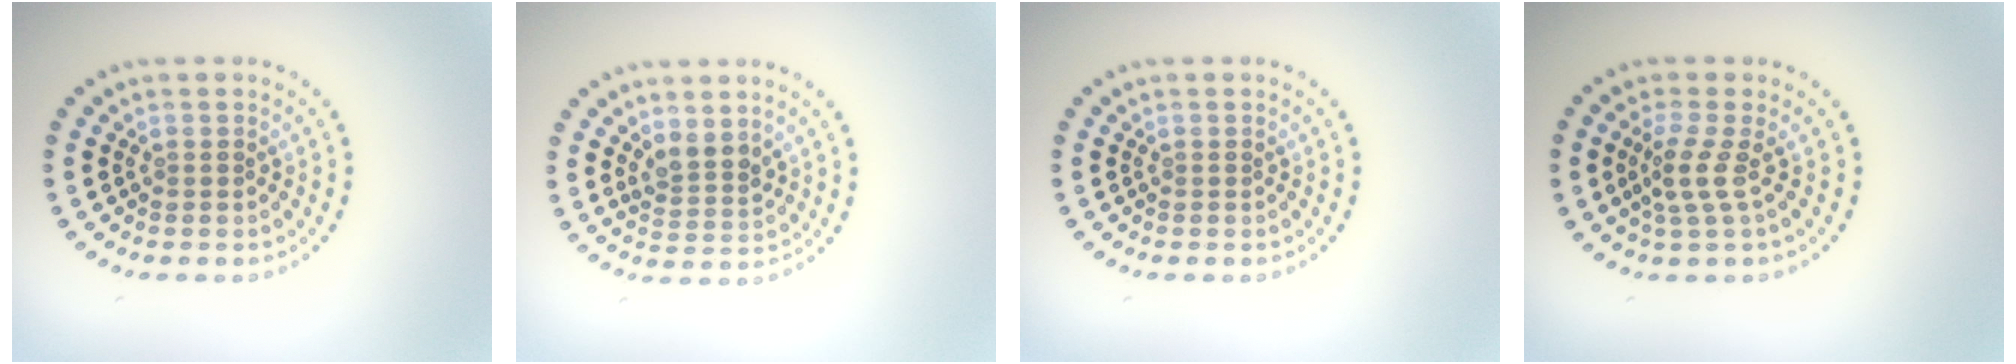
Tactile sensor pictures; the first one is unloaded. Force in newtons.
{"total": 2.2, "press": 1.8, "slide": 1.3}
{"total": 0.0}
{"total": 2.3, "press": 1.5, "slide": 1.7}